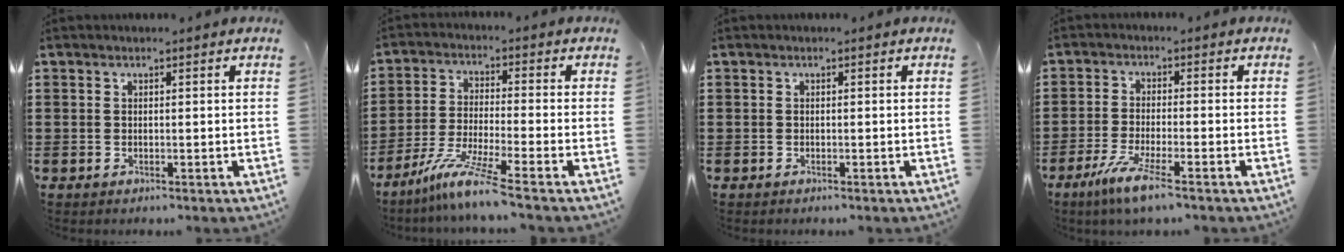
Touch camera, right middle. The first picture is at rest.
{"total": 7.7, "force": [-5.7, -0.1, 5.1], "torque": [-0.109, -0.016, -0.113]}
{"total": 0.0}
{"total": 5.5, "force": [-3.6, 0.2, 4.1], "torque": [-0.092, -0.014, -0.070]}